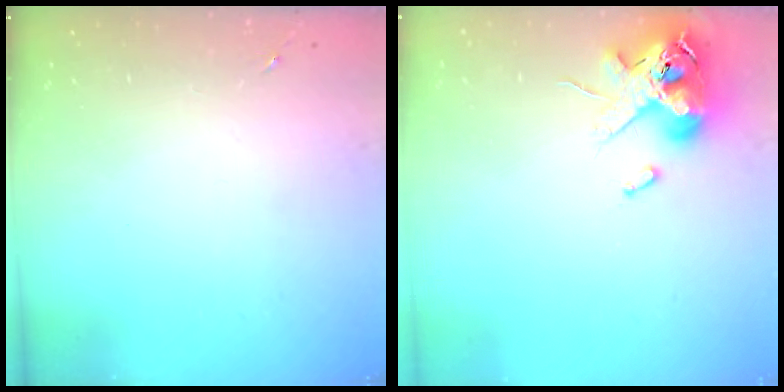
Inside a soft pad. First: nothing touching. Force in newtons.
{"total": 12.9, "press": 12.7, "slide": 2.2}